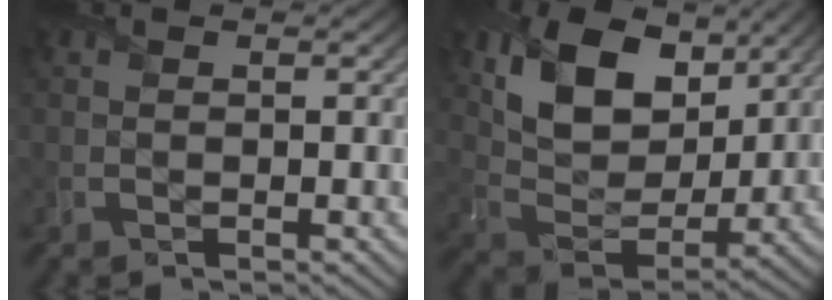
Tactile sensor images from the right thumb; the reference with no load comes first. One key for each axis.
{"total": 12.3, "fx": 5.7, "fy": 7.8, "fz": 7.6, "tx": -0.159, "ty": -0.007, "tz": 0.103}